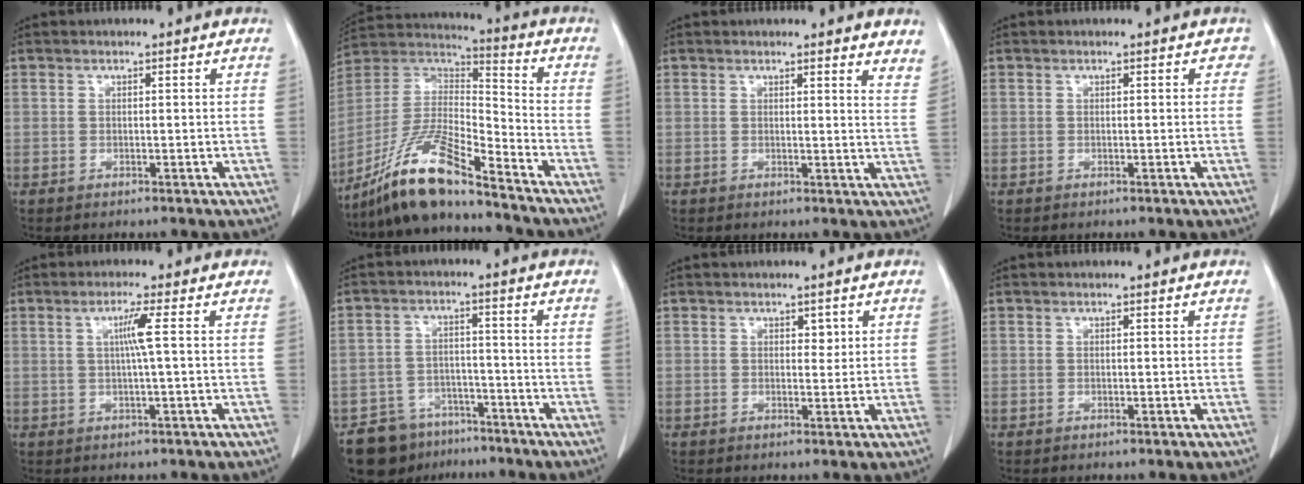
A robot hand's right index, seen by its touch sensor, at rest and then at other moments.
{"total": 15.4, "force": [-12.2, 1.5, 9.3], "torque": [-0.183, -0.003, -0.227]}
{"total": 5.7, "force": [5.4, 1.0, 1.6], "torque": [-0.006, -0.024, 0.036]}
{"total": 0.5, "force": [0.0, 0.5, 0.2], "torque": [0.011, 0.005, -0.006]}
{"total": 3.3, "force": [0.5, -0.9, 3.1], "torque": [-0.062, 0.001, 0.009]}
{"total": 8.6, "force": [-6.6, 5.5, 1.1], "torque": [-0.016, 0.018, -0.104]}
{"total": 1.3, "force": [0.6, 0.8, 0.8], "torque": [-0.008, -0.004, 0.009]}
{"total": 0.0}